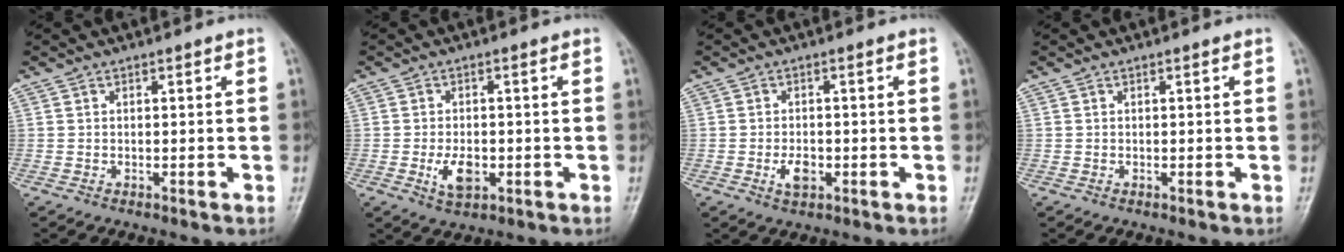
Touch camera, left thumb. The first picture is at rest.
{"total": 4.8, "force": [-1.2, 2.7, 3.8], "torque": [-0.063, -0.003, -0.017]}
{"total": 3.3, "force": [-1.0, 1.9, 2.5], "torque": [-0.041, 0.000, -0.016]}
{"total": 0.0}